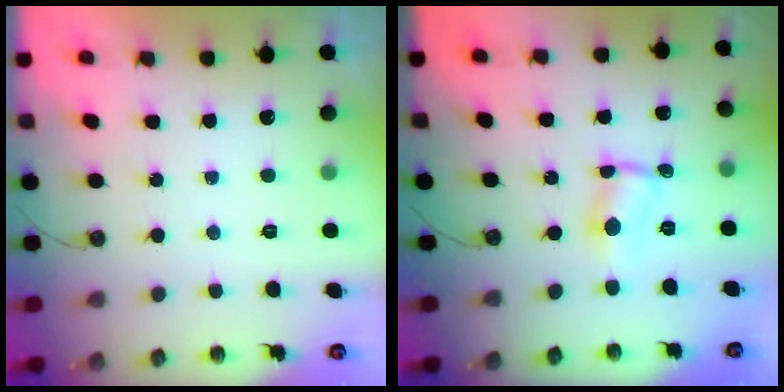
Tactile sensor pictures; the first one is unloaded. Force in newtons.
{"total": 1.2, "press": 1.1, "slide": 0.6}